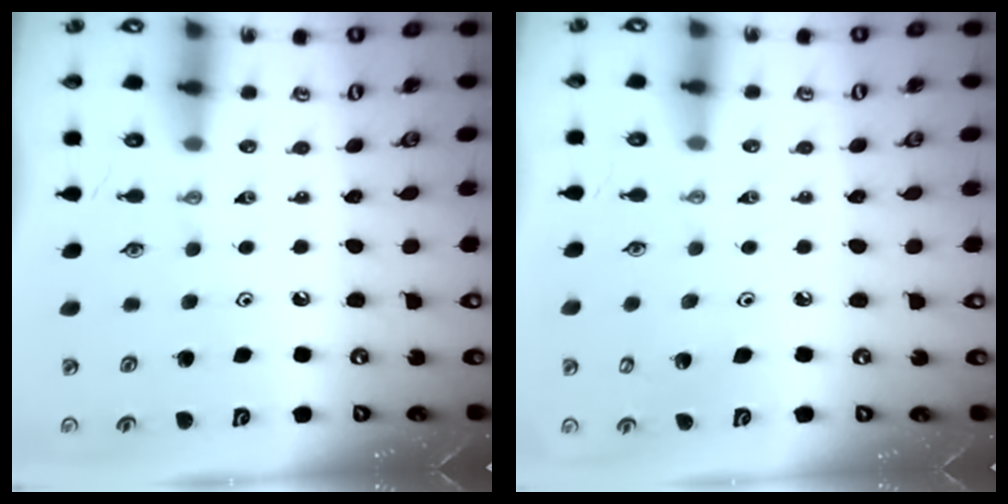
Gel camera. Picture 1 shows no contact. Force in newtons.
{"total": 3.6, "press": 3.5, "slide": 0.3}